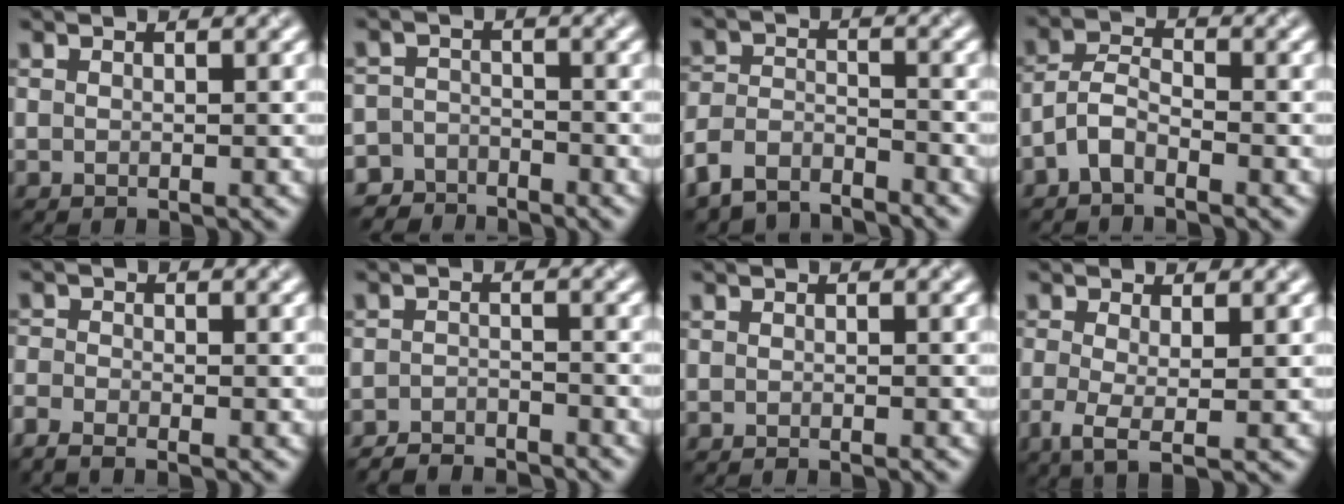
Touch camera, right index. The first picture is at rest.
{"total": 4.4, "force": [-3.9, 1.9, -0.1], "torque": [0.015, 0.001, -0.070]}
{"total": 5.5, "force": [-4.9, 2.0, 1.4], "torque": [-0.034, -0.009, -0.103]}
{"total": 2.6, "force": [-1.9, 0.9, 1.6], "torque": [-0.038, 0.013, -0.045]}
{"total": 2.6, "force": [-2.3, 0.3, 1.0], "torque": [-0.030, -0.004, -0.050]}
{"total": 3.6, "force": [-3.5, 0.5, 0.6], "torque": [-0.011, -0.001, -0.069]}
{"total": 0.6, "force": [-0.5, -0.2, 0.0], "torque": [0.000, 0.003, -0.009]}
{"total": 3.1, "force": [-0.6, 0.9, 2.9], "torque": [-0.071, -0.007, -0.014]}